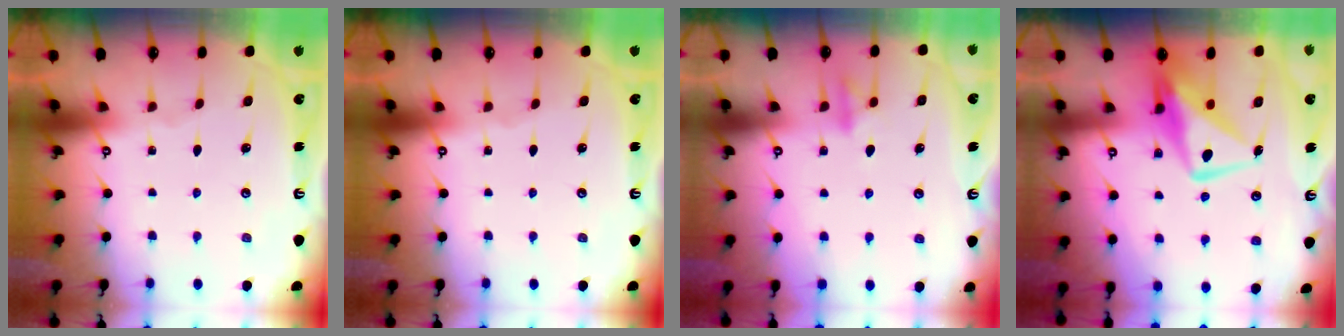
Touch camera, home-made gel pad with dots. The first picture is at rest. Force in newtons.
{"total": 0.0}
{"total": 9.0, "press": 8.9, "slide": 1.2}
{"total": 11.1, "press": 11.1, "slide": 1.0}